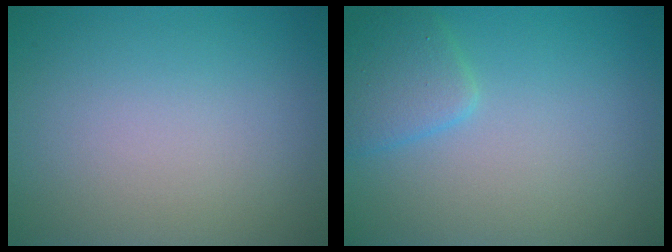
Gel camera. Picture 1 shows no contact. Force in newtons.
{"total": 2.6, "press": 2.6, "slide": 0.2}